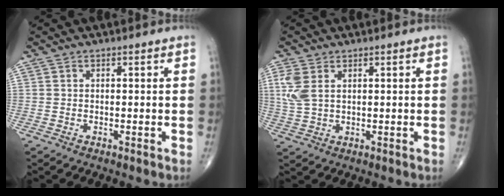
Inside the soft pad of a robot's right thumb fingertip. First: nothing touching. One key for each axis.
{"total": 5.3, "fx": 1.9, "fy": 2.9, "fz": 4.0, "tx": -0.103, "ty": 0.004, "tz": 0.047}